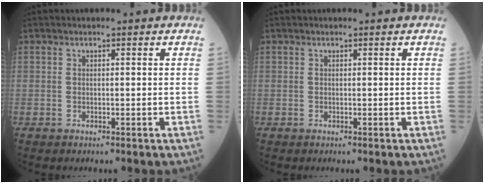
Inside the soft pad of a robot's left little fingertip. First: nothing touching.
{"total": 0.0}